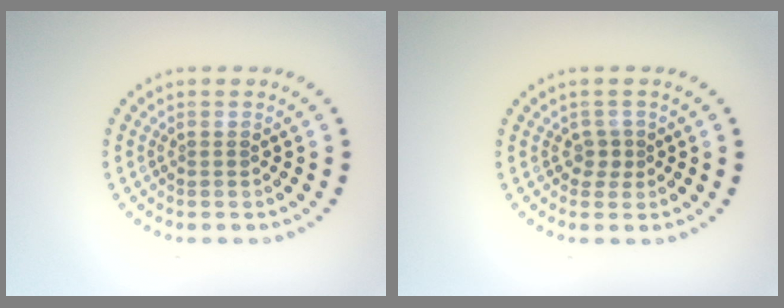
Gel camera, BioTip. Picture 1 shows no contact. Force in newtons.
{"total": 1.2, "press": 1.1, "slide": 0.5}